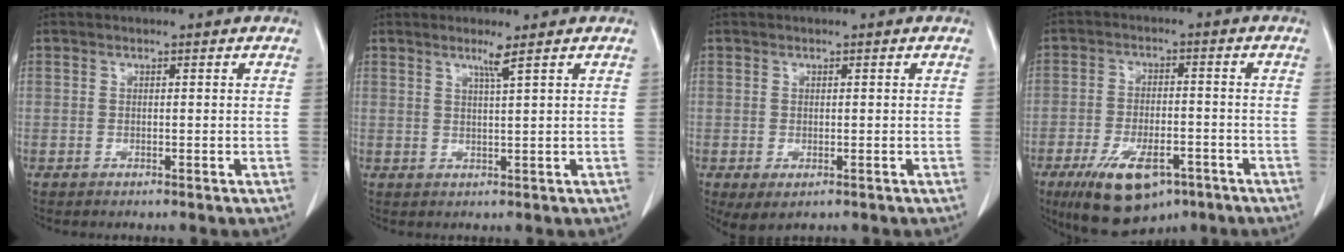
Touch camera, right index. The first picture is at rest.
{"total": 2.1, "force": [1.4, -0.8, 1.4], "torque": [-0.030, -0.008, 0.028]}
{"total": 2.7, "force": [-1.0, 1.3, 2.2], "torque": [-0.034, -0.008, -0.005]}
{"total": 12.4, "force": [-7.3, 5.5, 8.4], "torque": [-0.149, -0.008, -0.113]}